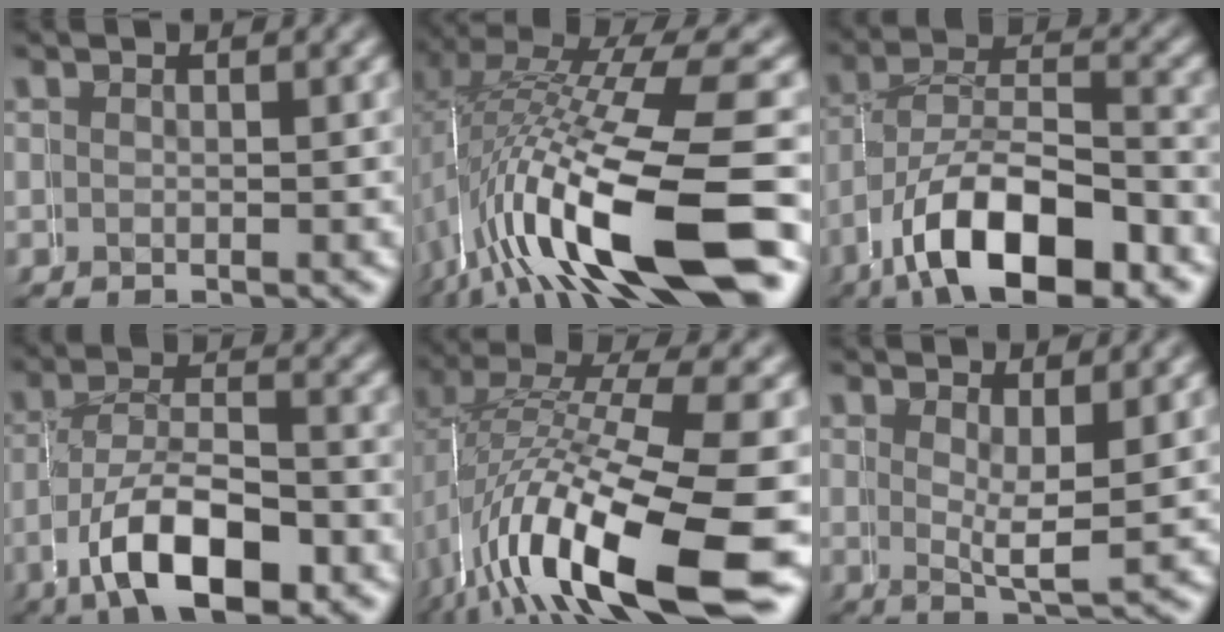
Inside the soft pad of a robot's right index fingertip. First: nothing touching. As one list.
[{"total": 12.2, "force": [-3.0, 4.6, 10.9], "torque": [-0.213, -0.021, -0.027]}, {"total": 10.2, "force": [-4.8, 5.3, 7.2], "torque": [-0.125, -0.039, -0.058]}, {"total": 7.6, "force": [-3.2, 4.0, 5.7], "torque": [-0.095, -0.032, -0.040]}, {"total": 12.2, "force": [-3.4, 5.5, 10.4], "torque": [-0.197, -0.026, -0.038]}, {"total": 3.1, "force": [1.2, 0.3, 2.8], "torque": [-0.053, -0.007, 0.027]}]